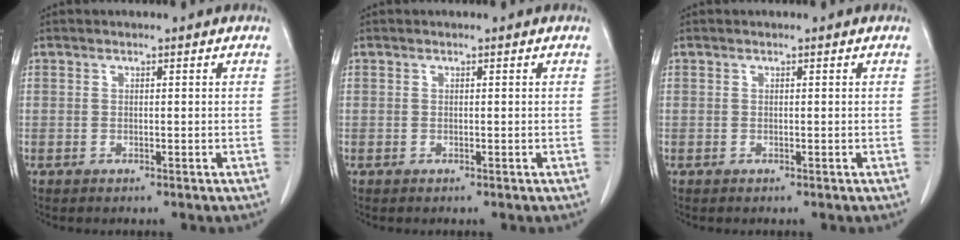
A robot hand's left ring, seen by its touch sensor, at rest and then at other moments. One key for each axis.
{"total": 0.0}
{"total": 0.0}